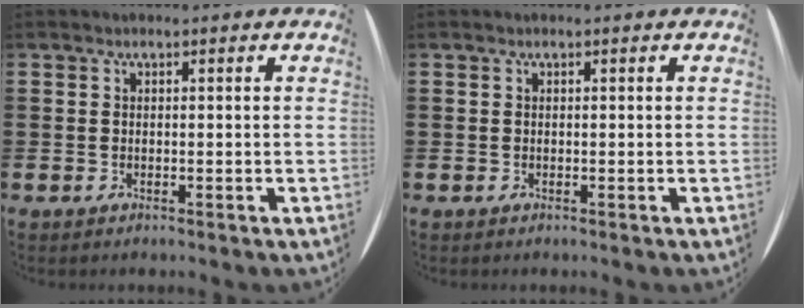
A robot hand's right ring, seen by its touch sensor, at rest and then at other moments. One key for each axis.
{"total": 0.0}